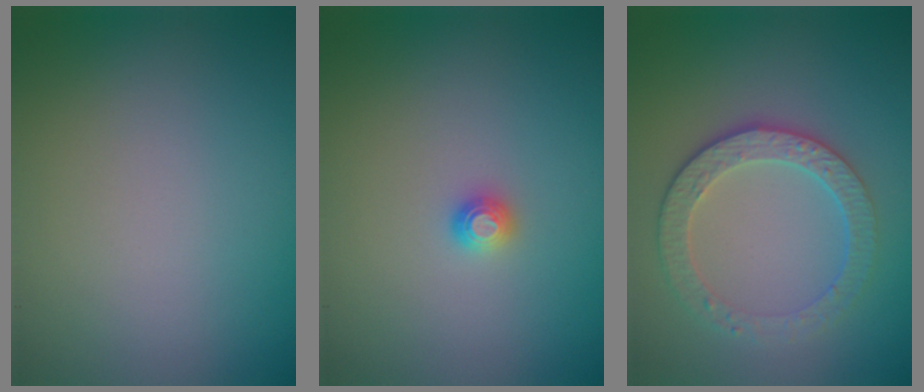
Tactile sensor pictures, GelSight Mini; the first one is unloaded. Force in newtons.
{"total": 1.1, "press": 1.1, "slide": 0.1}
{"total": 3.5, "press": 3.1, "slide": 1.5}